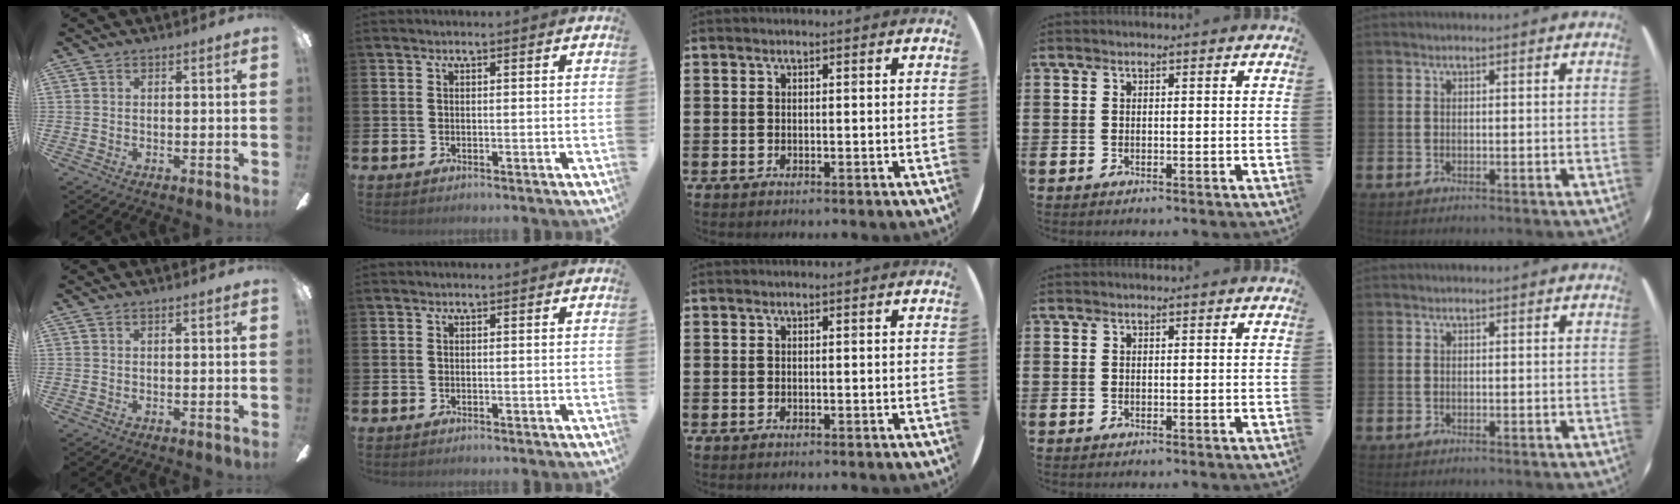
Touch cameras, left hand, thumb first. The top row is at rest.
{}